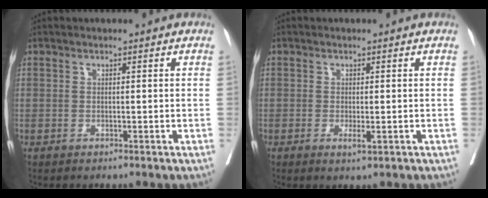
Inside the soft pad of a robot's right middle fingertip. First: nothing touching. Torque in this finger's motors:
{"motor_torque": [1.02, -1.12, 0.04, 0.02]}